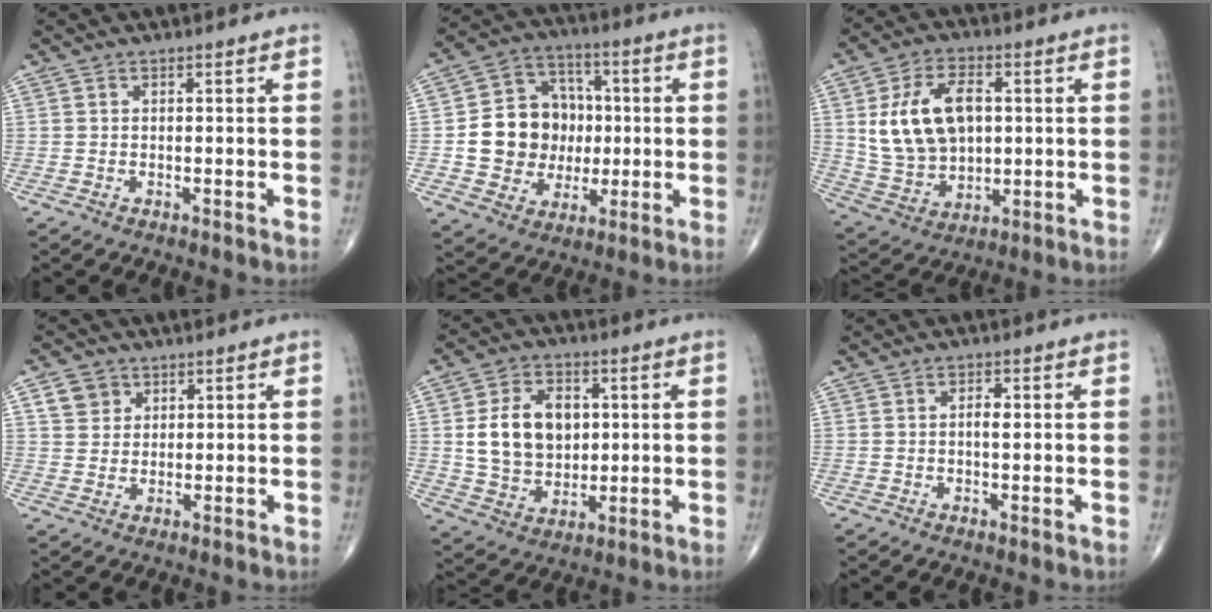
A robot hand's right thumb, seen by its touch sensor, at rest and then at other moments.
{"total": 15.1, "force": [-0.2, 13.0, 7.6], "torque": [-0.079, 0.028, 0.007]}
{"total": 15.2, "force": [2.6, 10.0, 11.1], "torque": [-0.177, -0.001, 0.055]}
{"total": 4.6, "force": [2.2, 3.8, 1.3], "torque": [-0.006, -0.008, 0.040]}
{"total": 13.4, "force": [2.0, 9.8, 8.8], "torque": [-0.119, -0.005, 0.043]}
{"total": 2.2, "force": [0.2, 0.9, 2.0], "torque": [-0.033, 0.001, 0.000]}